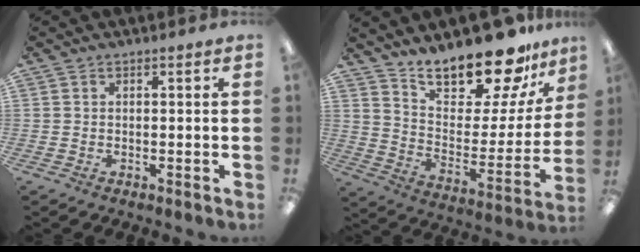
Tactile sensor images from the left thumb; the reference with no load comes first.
{"total": 21.3, "force": [18.2, 6.4, 9.0], "torque": [-0.152, -0.135, 0.313]}